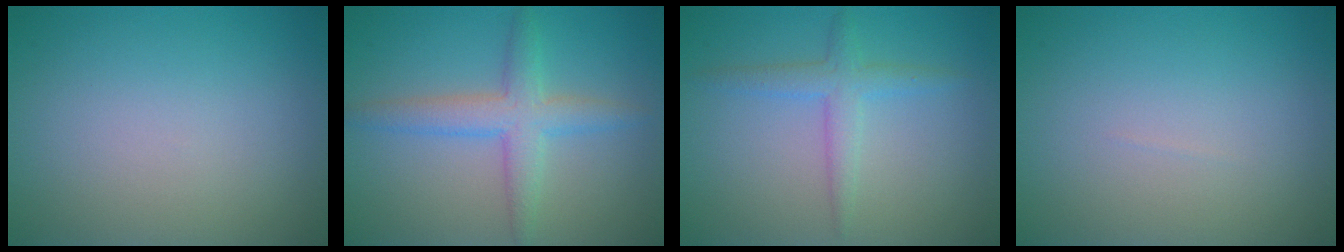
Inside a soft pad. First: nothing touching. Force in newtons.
{"total": 3.8, "press": 3.8, "slide": 0.1}
{"total": 2.5, "press": 2.5, "slide": 0.1}
{"total": 0.0}